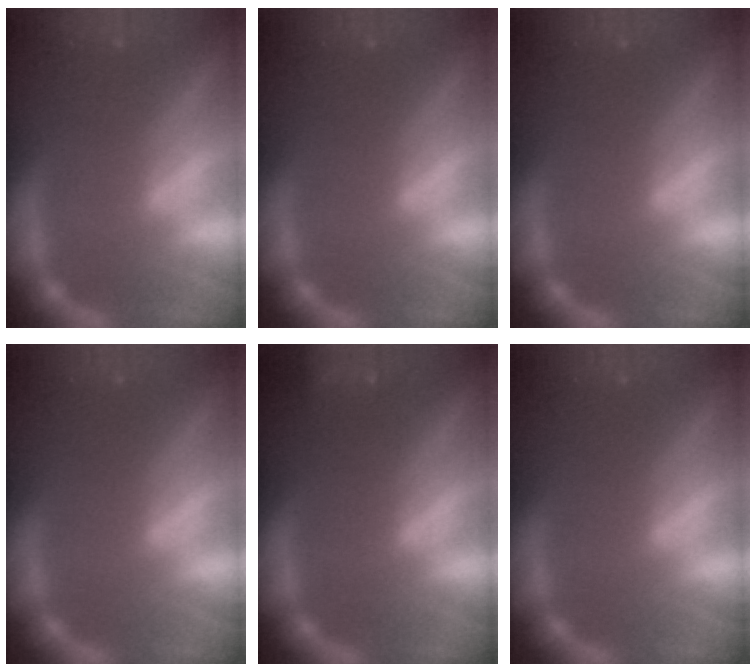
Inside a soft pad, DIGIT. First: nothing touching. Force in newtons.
{"total": 0.0}
{"total": 0.0}
{"total": 0.0}
{"total": 1.9}
{"total": 0.0}